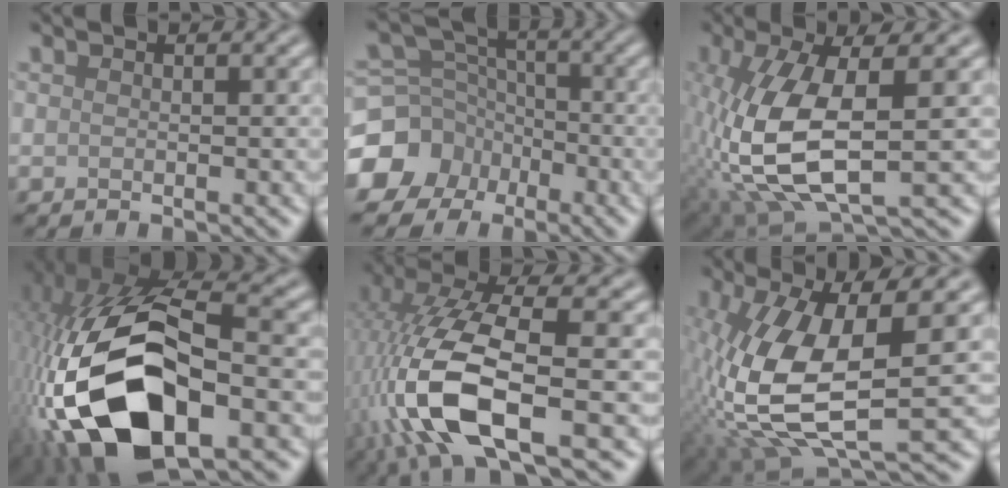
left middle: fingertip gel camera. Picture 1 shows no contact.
{"total": 9.0, "force": [-5.0, 7.3, 1.8], "torque": [-0.042, -0.009, -0.108]}
{"total": 10.1, "force": [-1.3, 4.0, 9.1], "torque": [-0.214, -0.009, -0.024]}
{"total": 18.8, "force": [-5.7, 9.4, 15.3], "torque": [-0.322, -0.027, -0.088]}
{"total": 11.7, "force": [-3.8, 4.2, 10.3], "torque": [-0.232, 0.000, -0.074]}
{"total": 11.7, "force": [-1.1, 4.6, 10.7], "torque": [-0.247, -0.010, -0.018]}